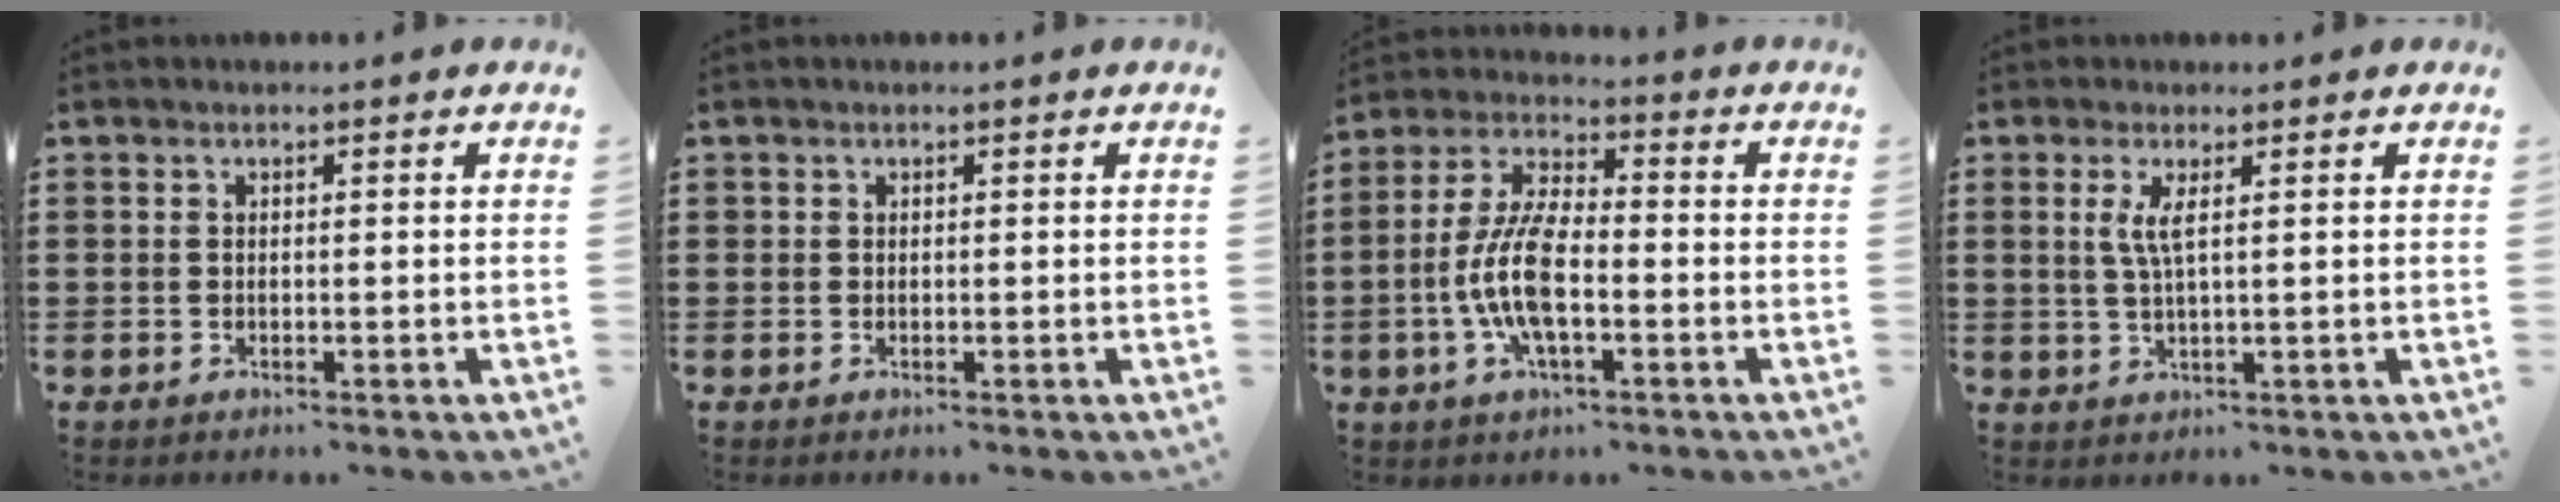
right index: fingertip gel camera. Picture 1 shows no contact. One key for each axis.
{"total": 0.5, "fx": 0.1, "fy": 0.5, "fz": 0.1, "tx": -0.002, "ty": 0.005, "tz": 0.002}
{"total": 9.3, "fx": -2.2, "fy": 3.6, "fz": 8.3, "tx": -0.198, "ty": -0.011, "tz": -0.049}
{"total": 3.2, "fx": 0.9, "fy": 0.1, "fz": 3.1, "tx": -0.065, "ty": -0.002, "tz": 0.013}